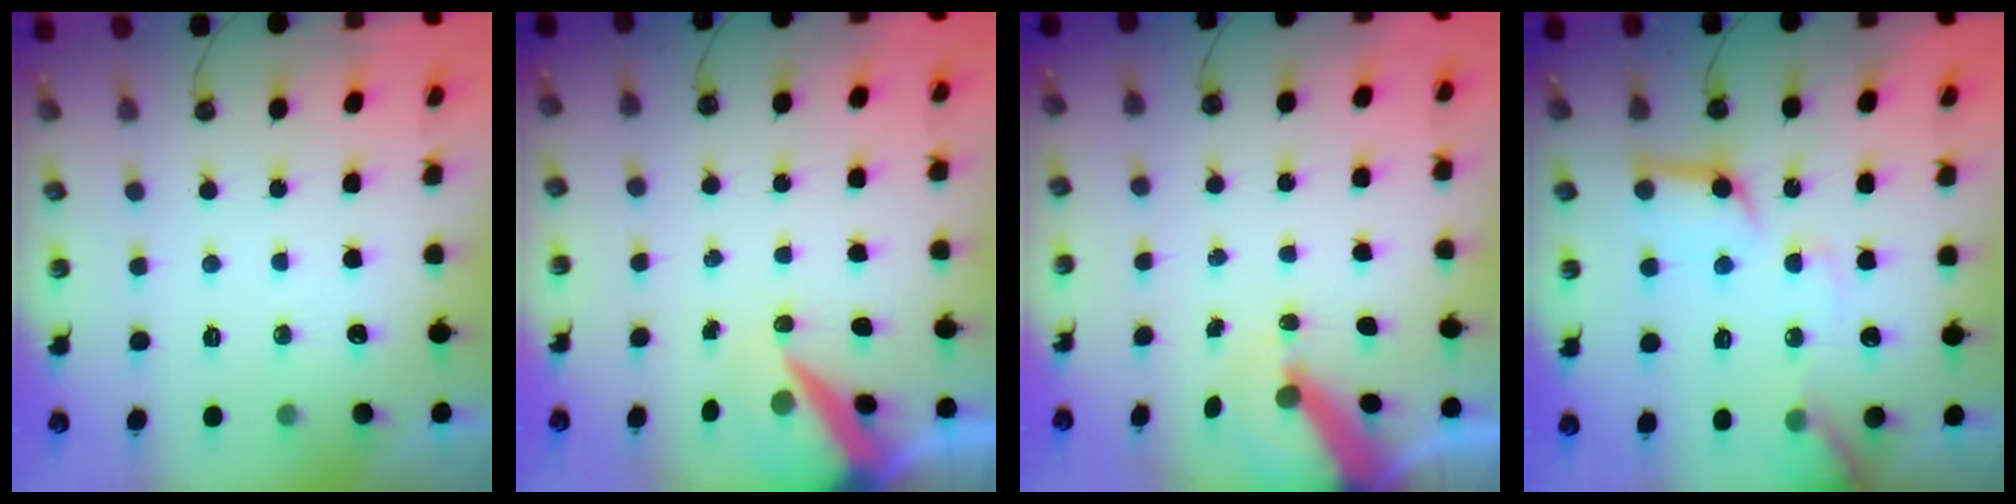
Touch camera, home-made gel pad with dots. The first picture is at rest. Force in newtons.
{"total": 8.4, "press": 8.3, "slide": 1.0}
{"total": 7.5, "press": 7.4, "slide": 0.9}
{"total": 13.9, "press": 13.8, "slide": 1.6}